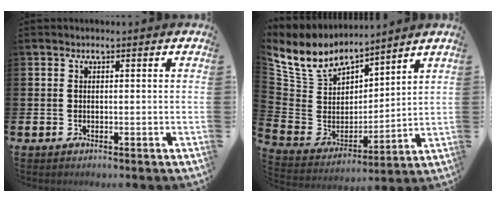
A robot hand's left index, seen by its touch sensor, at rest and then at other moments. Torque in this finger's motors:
{"motor_torque": [0.42, -0.58, 0.20, 0.01]}